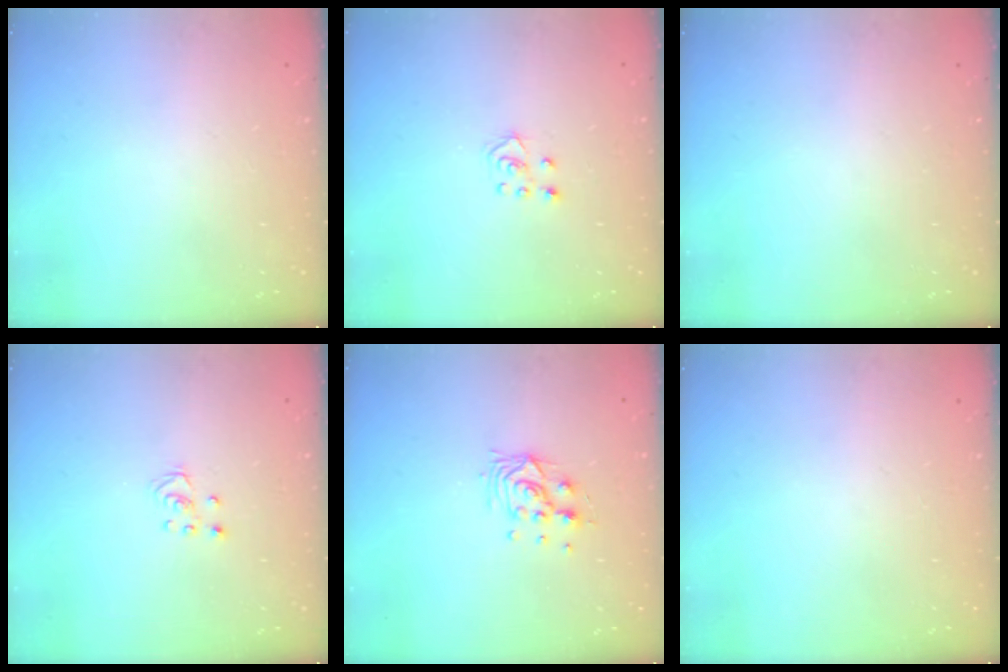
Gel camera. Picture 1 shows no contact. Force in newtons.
{"total": 4.0, "press": 4.0, "slide": 0.3}
{"total": 0.0}
{"total": 2.5, "press": 2.5, "slide": 0.2}
{"total": 8.3, "press": 8.3, "slide": 0.7}
{"total": 0.0}